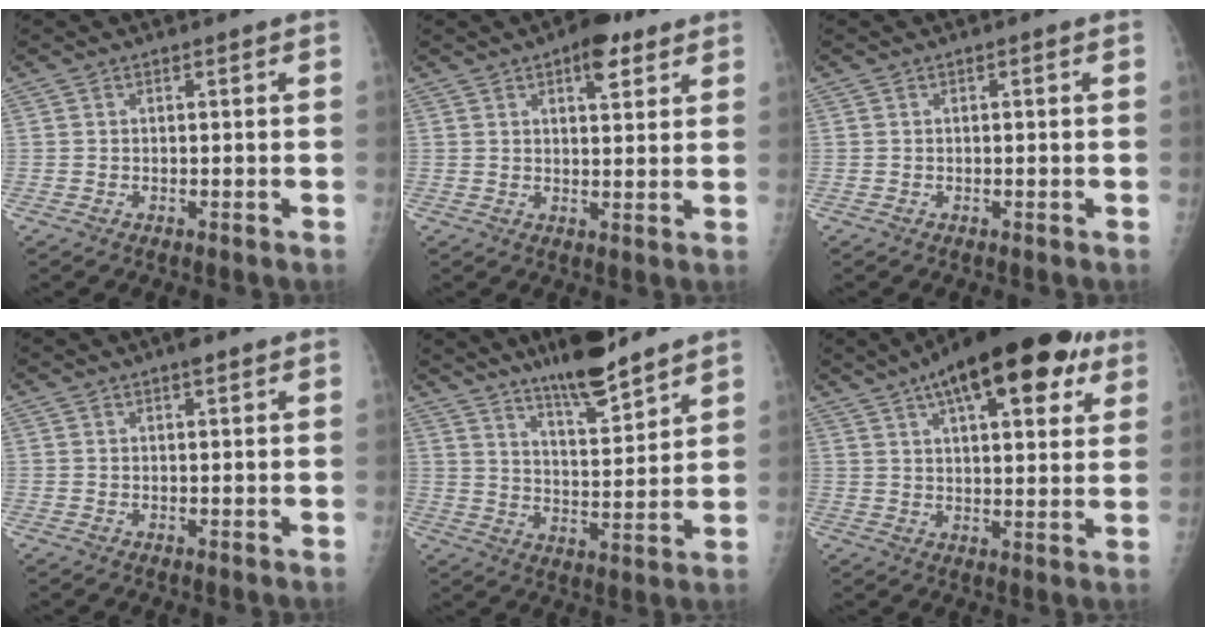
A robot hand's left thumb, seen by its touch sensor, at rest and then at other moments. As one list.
[{"total": 6.7, "force": [3.8, 3.0, 4.6], "torque": [-0.045, -0.015, 0.048]}, {"total": 0.0}, {"total": 2.0, "force": [1.3, 0.7, 1.4], "torque": [-0.015, -0.003, 0.017]}, {"total": 12.1, "force": [9.6, 2.3, 7.1], "torque": [-0.100, -0.066, 0.163]}, {"total": 20.7, "force": [11.2, 7.7, 15.7], "torque": [-0.210, -0.007, 0.161]}]